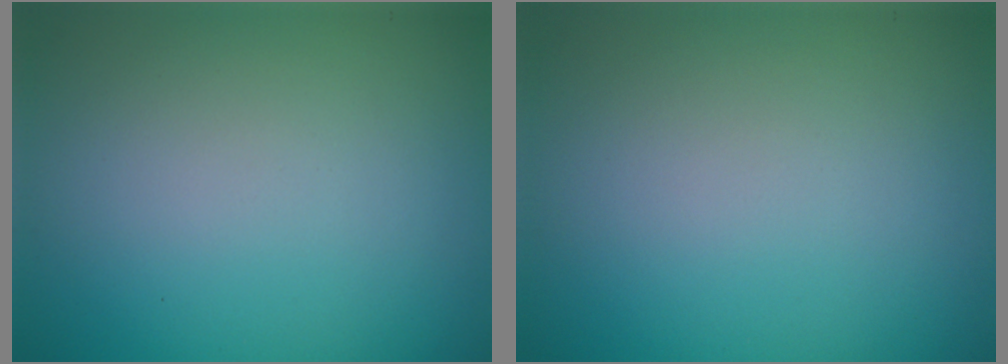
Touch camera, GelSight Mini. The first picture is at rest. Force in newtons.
{"total": 0.0}